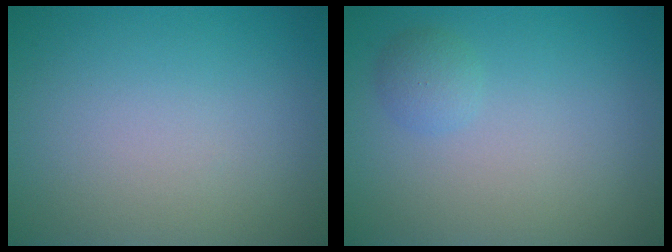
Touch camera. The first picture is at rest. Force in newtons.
{"total": 1.3, "press": 1.3, "slide": 0.1}